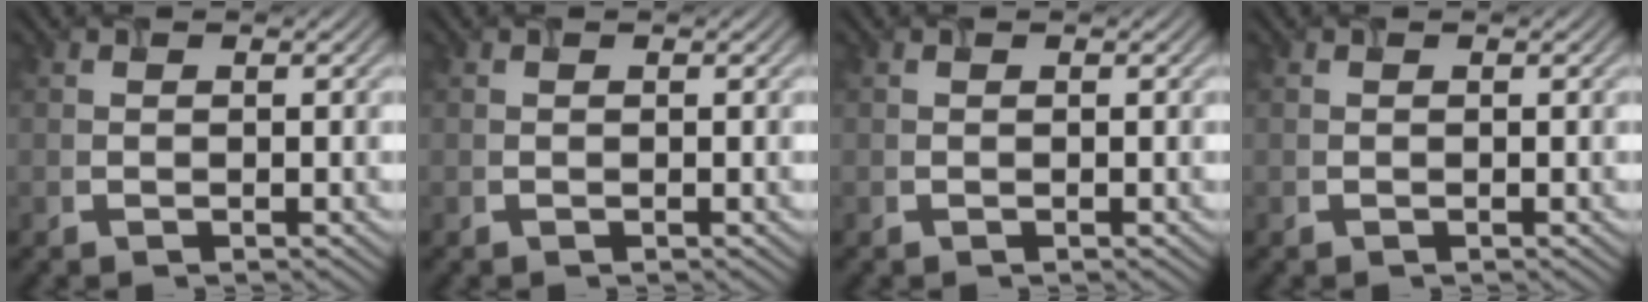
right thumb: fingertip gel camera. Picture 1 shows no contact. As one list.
[{"total": 0.0}, {"total": 0.0}, {"total": 0.0}]